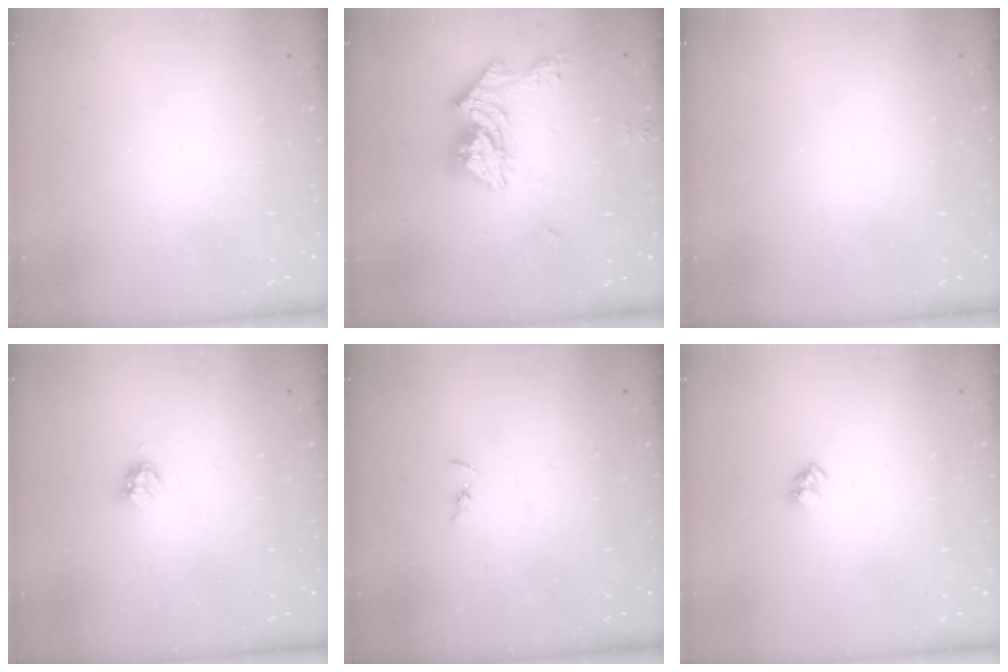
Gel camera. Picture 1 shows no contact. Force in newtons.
{"total": 13.3, "press": 13.3, "slide": 1.3}
{"total": 0.0}
{"total": 3.5, "press": 3.5, "slide": 0.3}
{"total": 1.5, "press": 1.5, "slide": 0.4}
{"total": 2.5, "press": 2.4, "slide": 0.4}